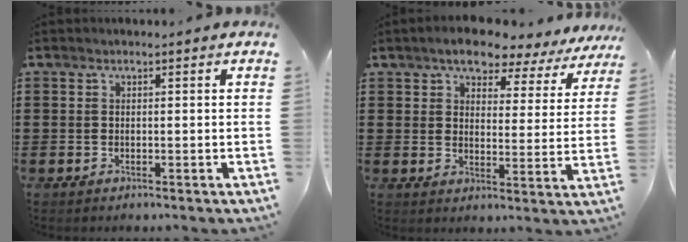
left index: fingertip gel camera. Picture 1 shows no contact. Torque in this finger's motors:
{"motor_torque": [1.24, -0.89, 0.55, 0.09]}